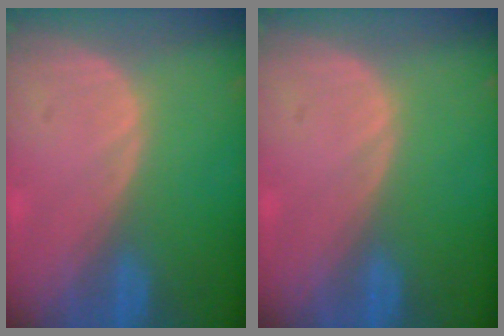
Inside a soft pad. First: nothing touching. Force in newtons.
{"total": 0.0}